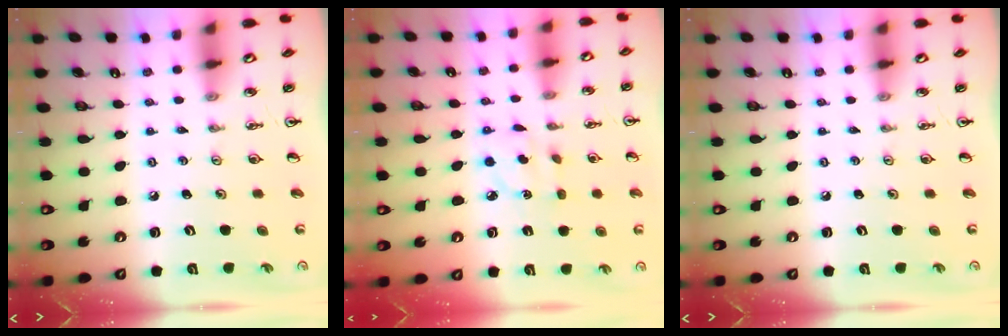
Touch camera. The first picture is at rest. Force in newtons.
{"total": 2.9, "press": 2.9, "slide": 0.0}
{"total": 0.0}